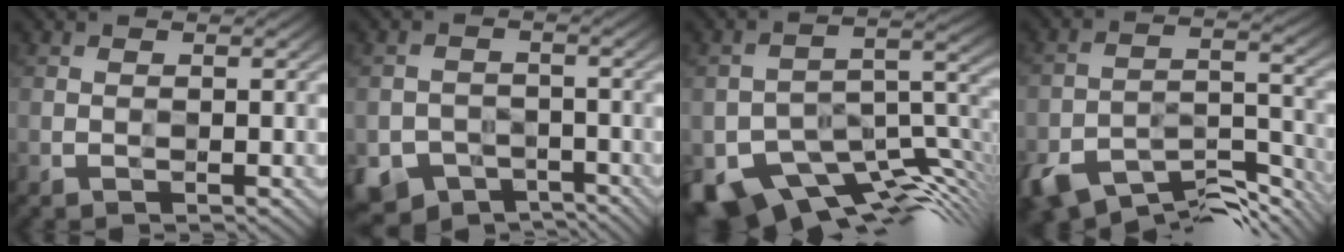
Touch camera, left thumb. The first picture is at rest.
{"total": 5.6, "force": [-4.2, 3.7, 0.9], "torque": [-0.019, -0.009, -0.071]}
{"total": 12.8, "force": [-9.8, 4.6, 6.9], "torque": [-0.120, -0.022, -0.148]}
{"total": 11.0, "force": [-9.3, 3.6, 4.7], "torque": [-0.084, -0.010, -0.158]}